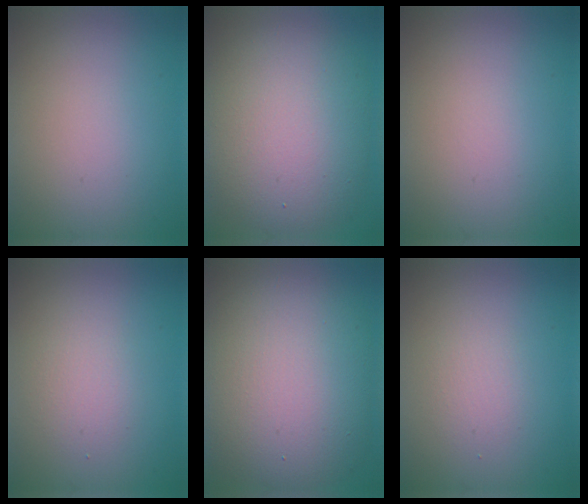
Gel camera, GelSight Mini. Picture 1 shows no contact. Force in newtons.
{"total": 10.4, "press": 10.3, "slide": 0.7}
{"total": 0.0}
{"total": 2.0, "press": 2.0, "slide": 0.1}
{"total": 12.0, "press": 12.0, "slide": 0.2}
{"total": 1.4, "press": 1.4, "slide": 0.1}